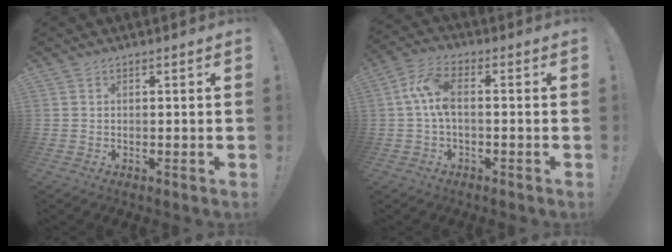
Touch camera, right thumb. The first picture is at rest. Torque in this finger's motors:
{"motor_torque": [0.60, -0.07, 1.12, -0.68, 0.25]}